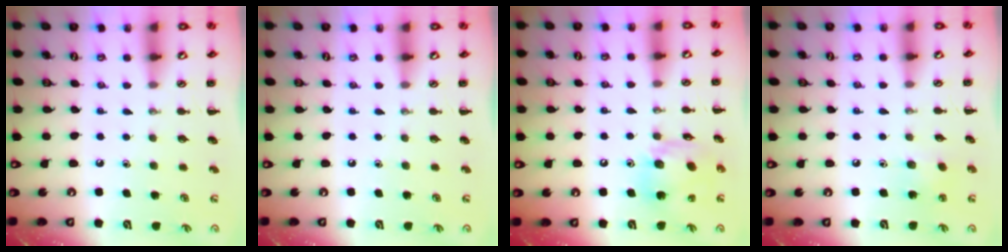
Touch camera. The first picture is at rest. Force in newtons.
{"total": 0.0}
{"total": 13.4, "press": 13.3, "slide": 1.8}
{"total": 6.7, "press": 6.6, "slide": 1.4}